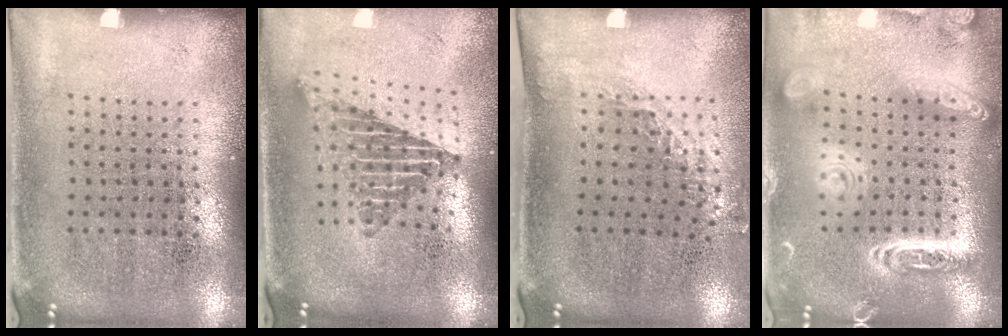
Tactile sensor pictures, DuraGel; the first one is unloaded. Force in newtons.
{"total": 2.0, "press": 1.5, "slide": 1.4}
{"total": 1.2, "press": 1.0, "slide": 0.8}
{"total": 4.1, "press": 4.1, "slide": 0.3}